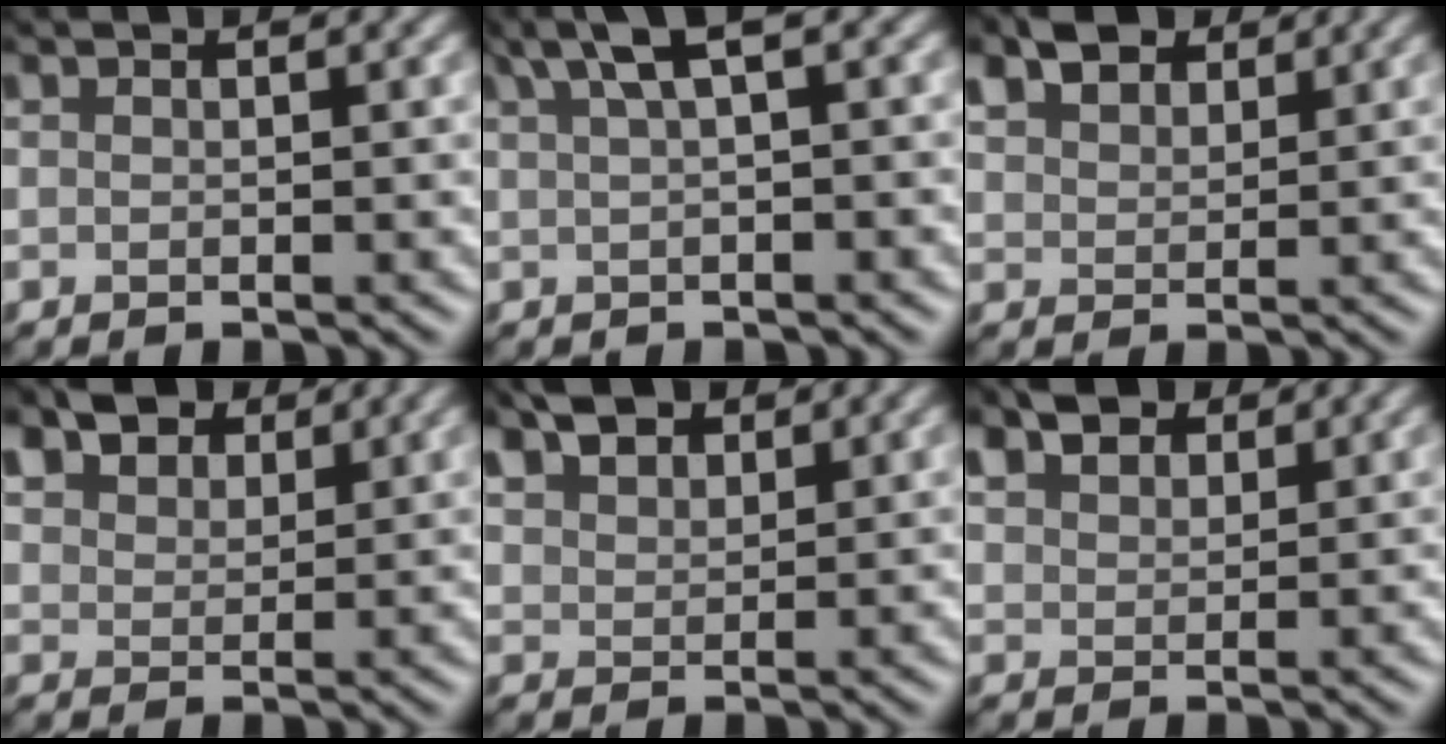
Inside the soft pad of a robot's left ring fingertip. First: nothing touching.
{"total": 3.6, "force": [1.8, 0.6, 3.1], "torque": [-0.056, 0.016, 0.033]}
{"total": 3.8, "force": [2.7, 2.1, 1.8], "torque": [-0.046, 0.013, 0.049]}
{"total": 7.0, "force": [4.7, 4.0, 3.3], "torque": [-0.092, 0.019, 0.079]}
{"total": 3.4, "force": [2.5, 1.7, 1.6], "torque": [-0.042, 0.013, 0.047]}
{"total": 4.0, "force": [2.8, 2.1, 1.9], "torque": [-0.050, 0.015, 0.047]}